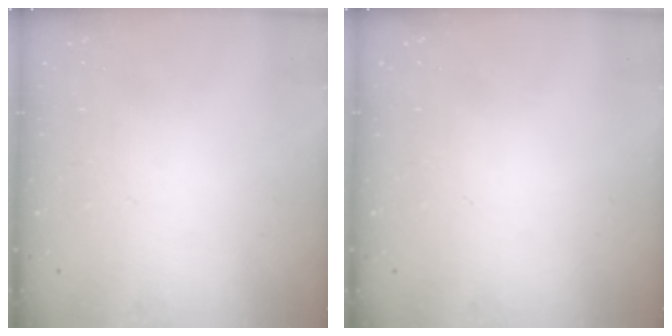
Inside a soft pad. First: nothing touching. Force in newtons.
{"total": 0.0}